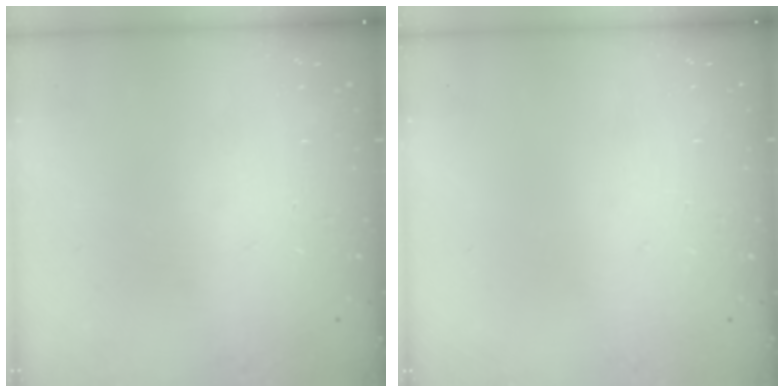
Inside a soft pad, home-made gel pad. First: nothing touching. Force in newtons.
{"total": 0.0}